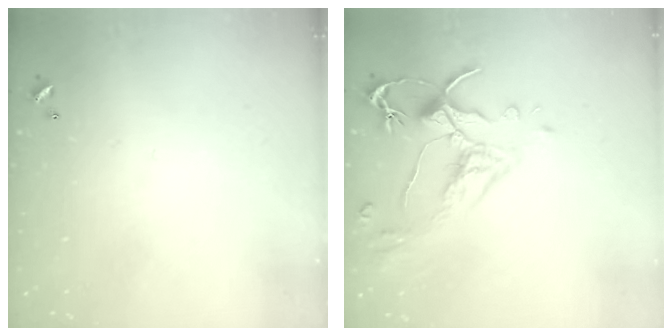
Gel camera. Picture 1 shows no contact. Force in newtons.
{"total": 2.5, "press": 2.1, "slide": 1.4}